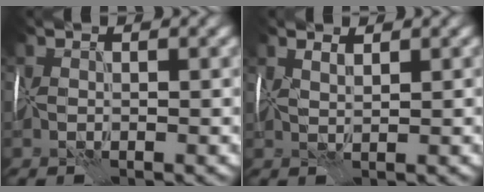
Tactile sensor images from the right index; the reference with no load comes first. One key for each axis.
{"total": 1.3, "fx": 1.0, "fy": 0.0, "fz": 0.8, "tx": -0.012, "ty": -0.002, "tz": 0.015}